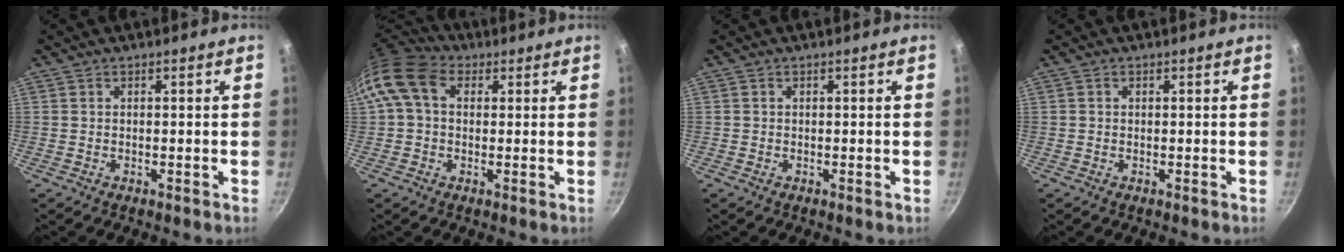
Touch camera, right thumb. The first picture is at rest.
{"total": 12.2, "force": [2.8, 8.9, 7.8], "torque": [-0.146, 0.024, 0.033]}
{"total": 0.0}
{"total": 0.0}